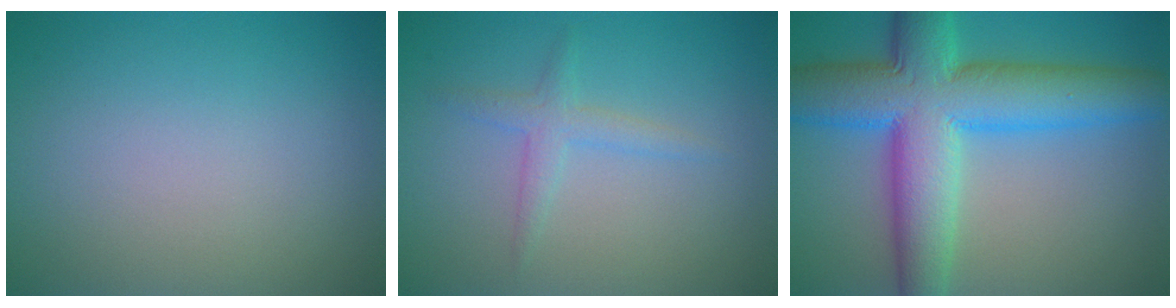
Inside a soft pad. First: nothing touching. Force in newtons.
{"total": 1.8, "press": 1.8, "slide": 0.1}
{"total": 11.5, "press": 11.5, "slide": 0.4}